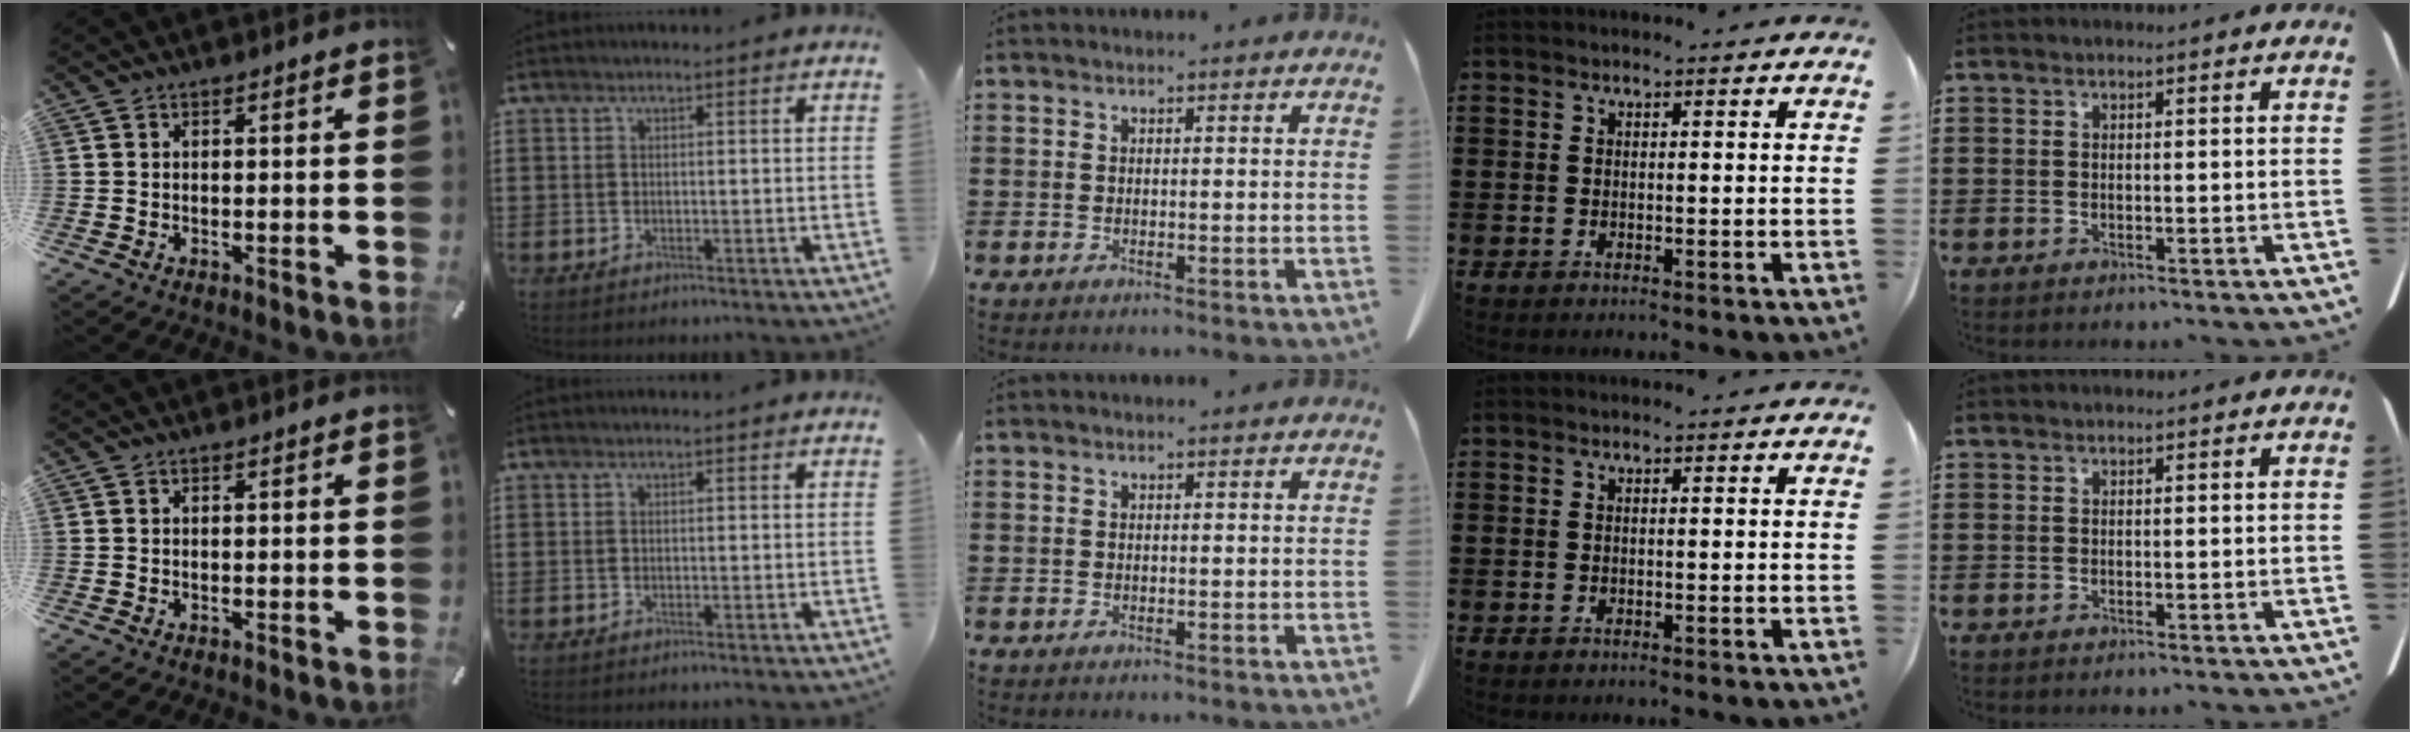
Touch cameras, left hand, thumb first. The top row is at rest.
{}